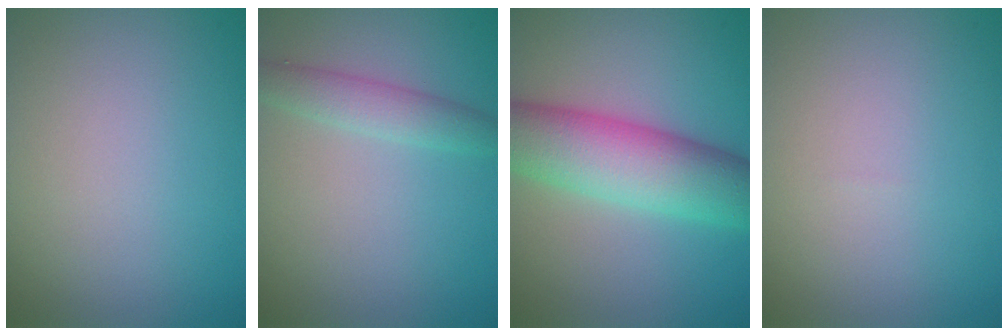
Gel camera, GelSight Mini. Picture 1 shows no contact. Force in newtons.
{"total": 2.4, "press": 2.4, "slide": 0.1}
{"total": 8.8, "press": 8.8, "slide": 0.1}
{"total": 0.0}